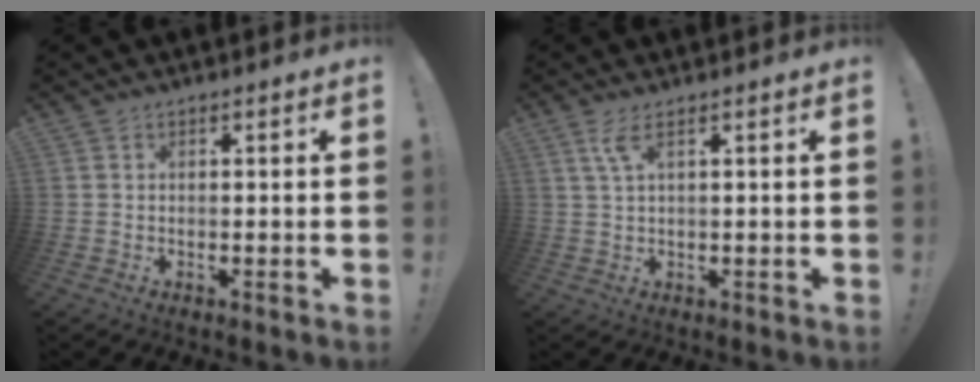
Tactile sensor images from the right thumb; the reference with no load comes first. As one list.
[{"total": 3.9, "force": [1.8, 0.9, 3.4], "torque": [-0.065, -0.002, 0.031]}]